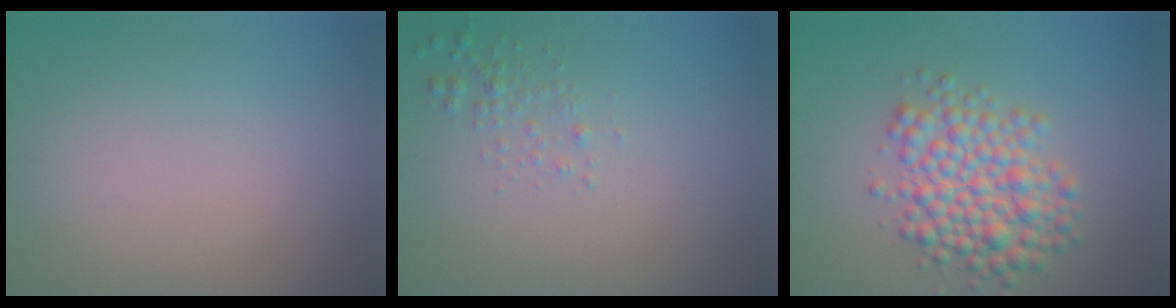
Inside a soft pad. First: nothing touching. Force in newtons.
{"total": 1.1, "press": 1.1, "slide": 0.1}
{"total": 5.5, "press": 5.5, "slide": 0.2}